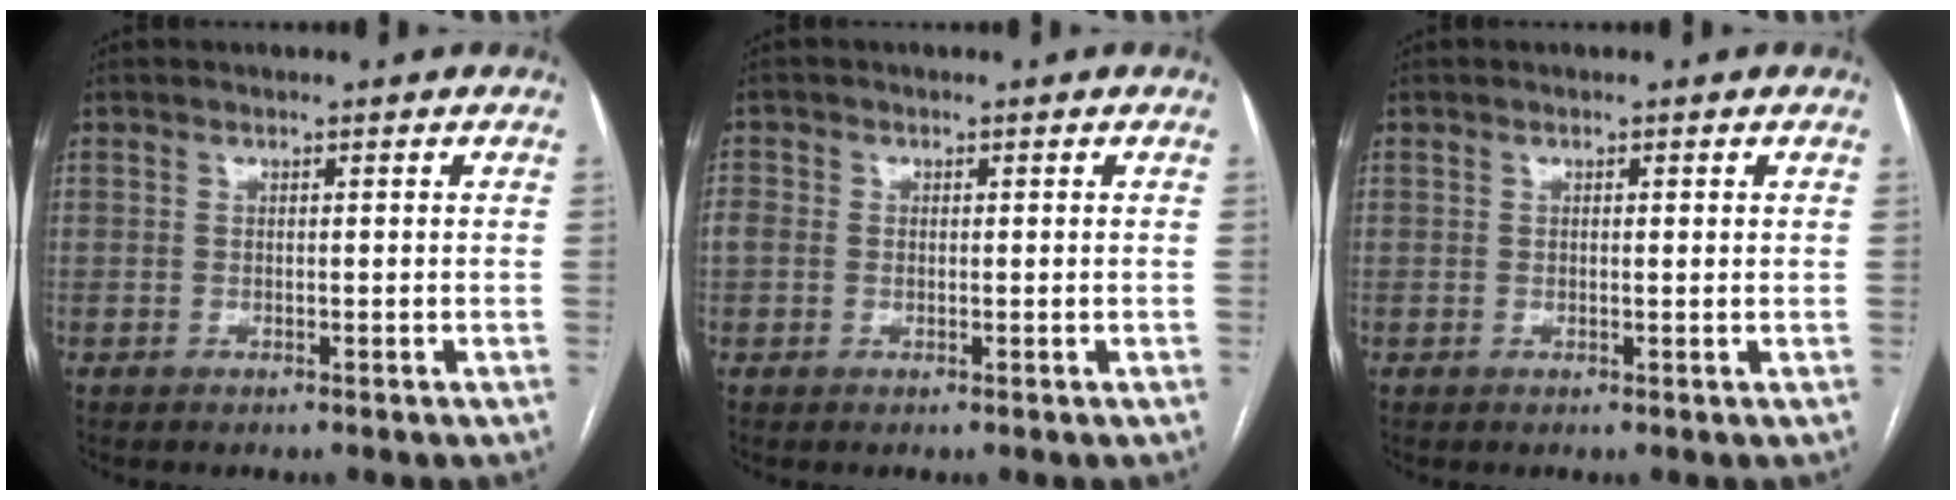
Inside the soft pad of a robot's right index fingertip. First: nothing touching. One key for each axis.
{"total": 2.2, "fx": 0.0, "fy": 1.9, "fz": 1.1, "tx": -0.029, "ty": 0.015, "tz": 0.002}
{"total": 0.5, "fx": 0.2, "fy": 0.2, "fz": 0.5, "tx": -0.011, "ty": 0.000, "tz": 0.002}